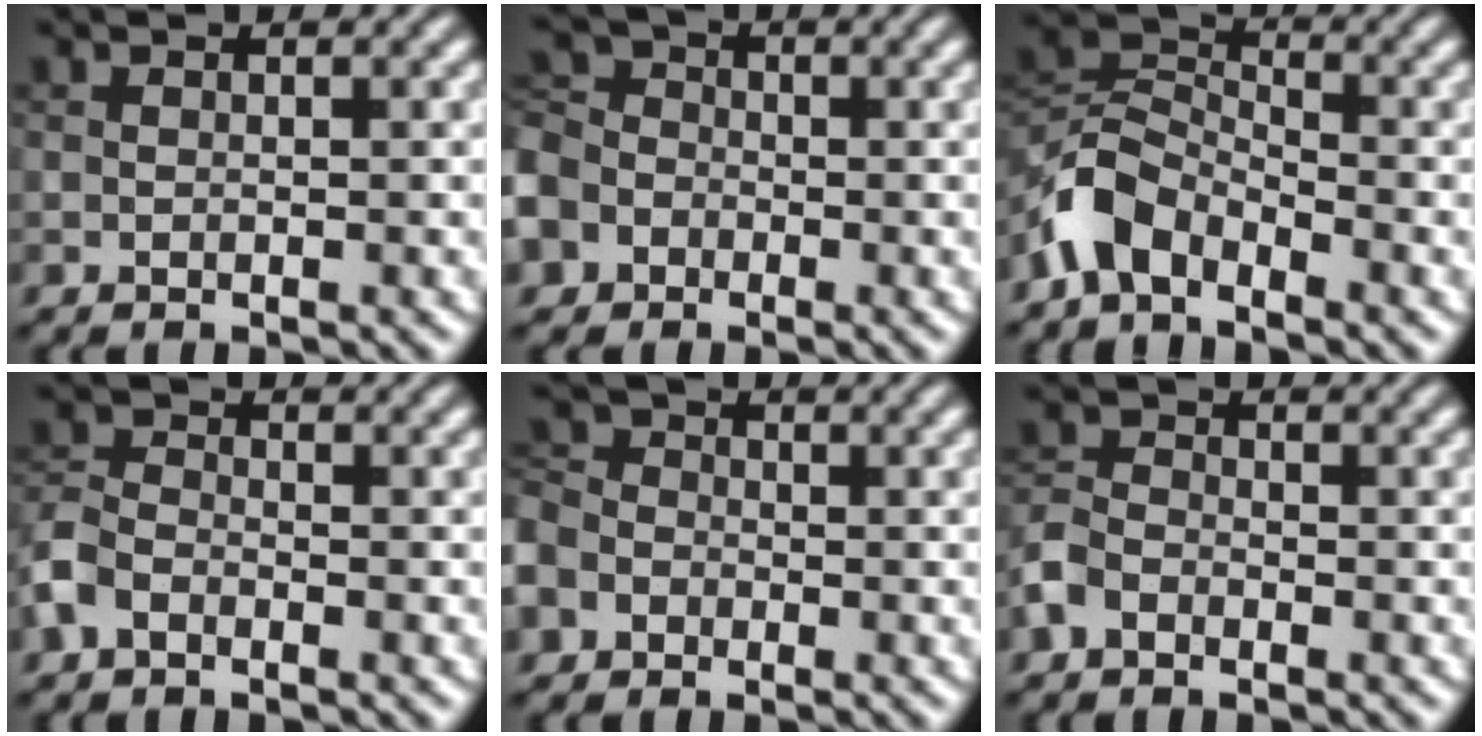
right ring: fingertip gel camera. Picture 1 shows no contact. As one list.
[{"total": 8.9, "force": [-4.5, 6.9, 3.2], "torque": [-0.084, -0.016, -0.094]}, {"total": 5.0, "force": [-3.3, 2.7, 2.6], "torque": [-0.053, 0.006, -0.082]}, {"total": 3.2, "force": [-1.8, 2.0, 1.8], "torque": [-0.045, 0.004, -0.050]}, {"total": 6.5, "force": [-3.1, 5.1, 2.5], "torque": [-0.059, -0.003, -0.066]}, {"total": 2.6, "force": [-1.6, 1.6, 1.3], "torque": [-0.029, 0.004, -0.044]}]